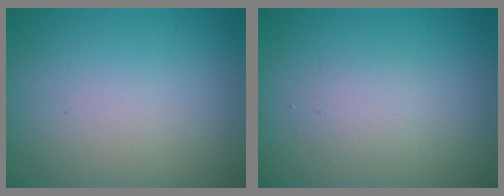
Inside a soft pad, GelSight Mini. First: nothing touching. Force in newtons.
{"total": 1.5, "press": 1.5, "slide": 0.1}